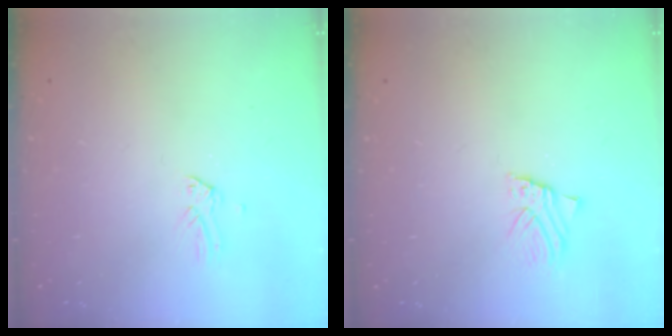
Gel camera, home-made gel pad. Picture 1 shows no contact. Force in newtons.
{"total": 1.8, "press": 1.8, "slide": 0.1}